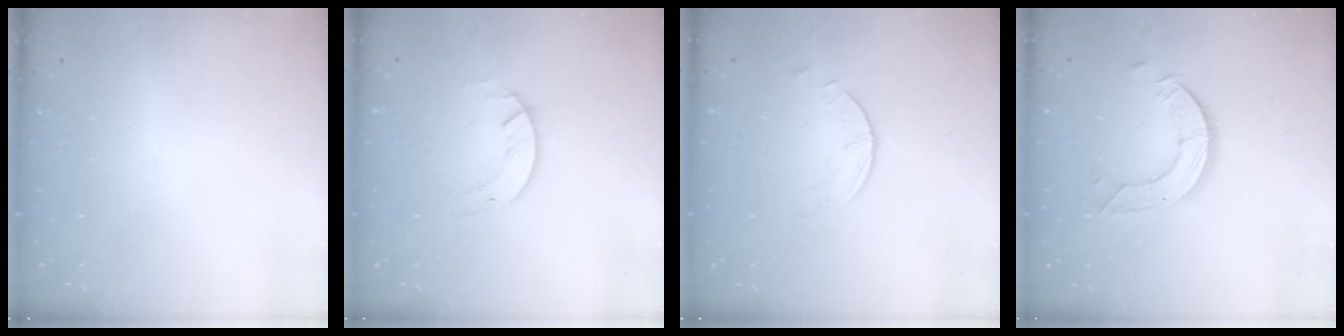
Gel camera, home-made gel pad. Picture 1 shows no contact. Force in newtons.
{"total": 2.6, "press": 2.6, "slide": 0.3}
{"total": 0.9, "press": 0.9, "slide": 0.1}
{"total": 6.9, "press": 6.9, "slide": 0.6}